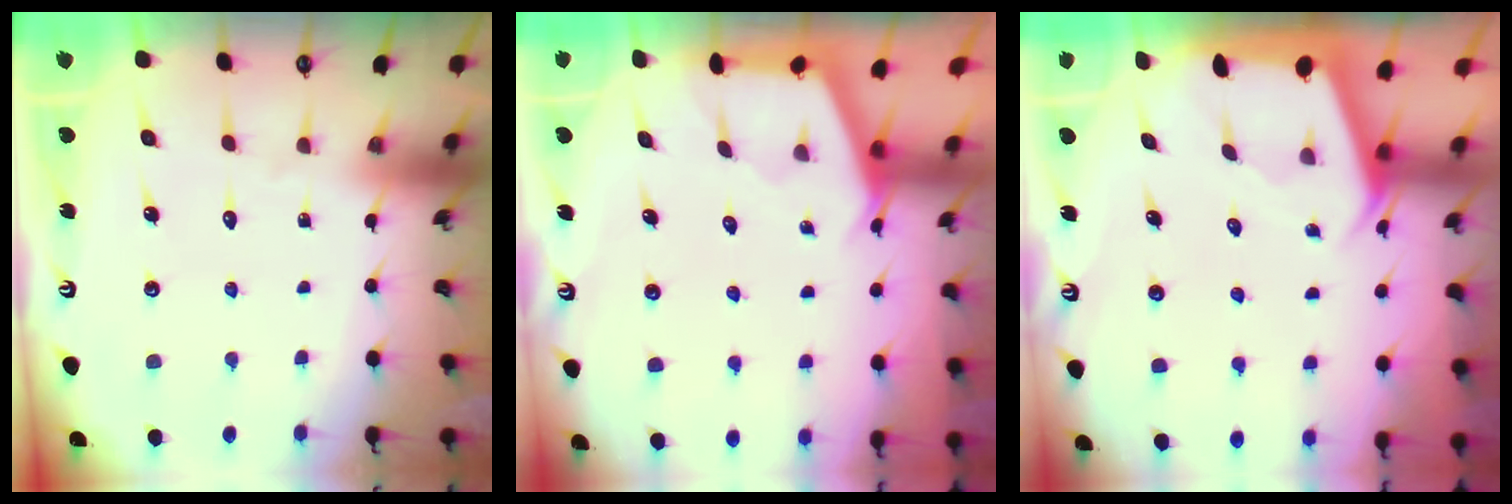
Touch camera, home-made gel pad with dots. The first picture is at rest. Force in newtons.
{"total": 2.8, "press": 2.8, "slide": 0.3}
{"total": 2.0, "press": 2.0, "slide": 0.3}